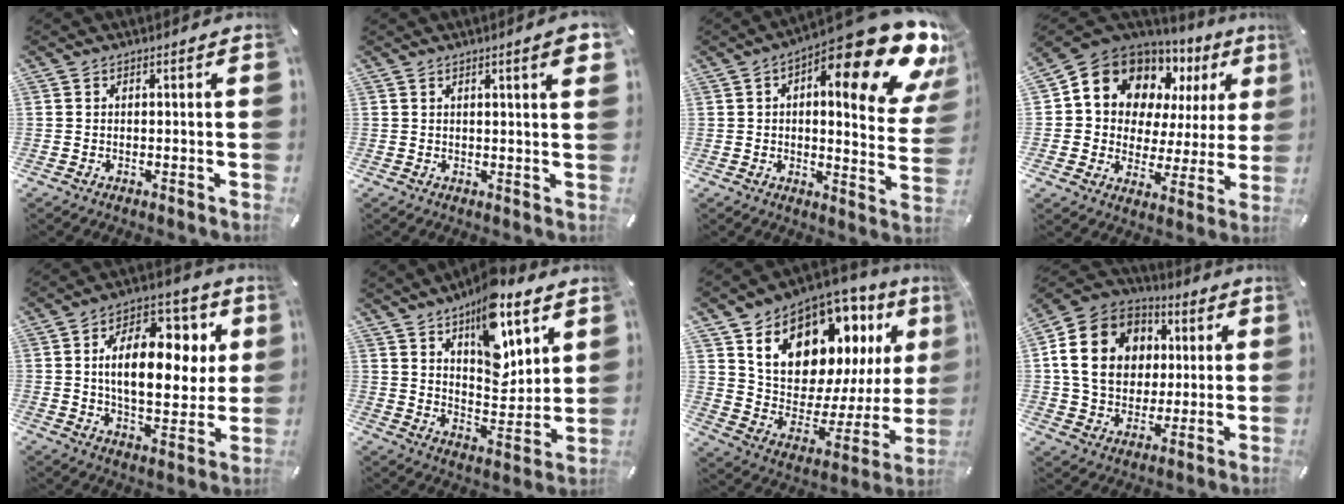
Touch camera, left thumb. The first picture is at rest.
{"total": 4.2, "force": [1.8, 0.6, 3.8], "torque": [-0.065, -0.001, 0.028]}
{"total": 21.8, "force": [12.5, 6.8, 16.5], "torque": [-0.219, -0.100, 0.195]}
{"total": 13.5, "force": [8.3, 9.9, 3.7], "torque": [-0.073, -0.067, 0.154]}
{"total": 18.2, "force": [3.7, 10.4, 14.5], "torque": [-0.217, -0.005, 0.063]}
{"total": 15.9, "force": [9.9, 7.4, 9.9], "torque": [-0.130, -0.064, 0.166]}
{"total": 18.3, "force": [11.4, 11.3, 8.8], "torque": [-0.140, -0.094, 0.205]}
{"total": 17.1, "force": [2.8, 14.4, 8.8], "torque": [-0.175, 0.007, 0.055]}